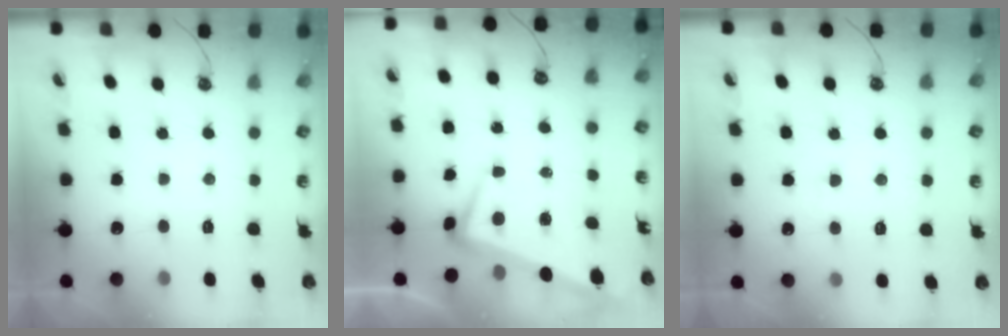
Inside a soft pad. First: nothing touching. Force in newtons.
{"total": 0.8, "press": 0.1, "slide": 0.8}
{"total": 3.0, "press": 2.8, "slide": 0.8}